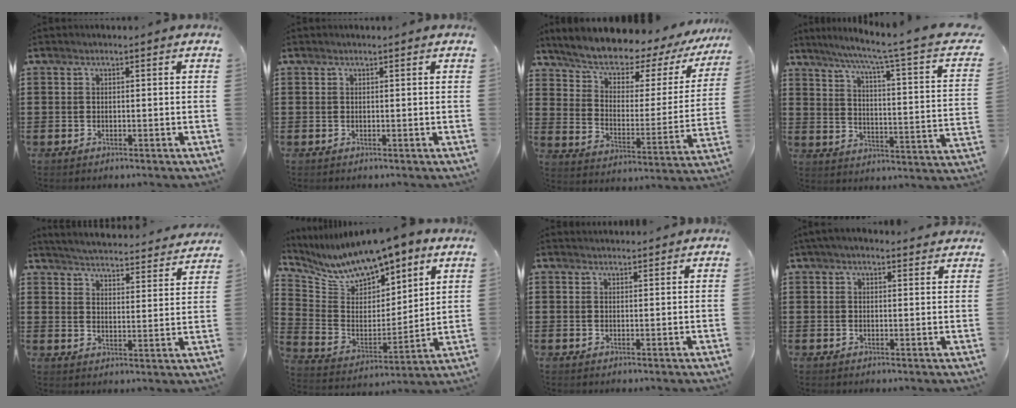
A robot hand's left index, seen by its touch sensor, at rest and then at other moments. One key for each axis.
{"total": 0.0}
{"total": 6.0, "fx": 5.4, "fy": 1.8, "fz": 2.0, "tx": -0.064, "ty": -0.051, "tz": 0.086}
{"total": 5.9, "fx": 4.2, "fy": -1.0, "fz": 4.0, "tx": -0.094, "ty": -0.041, "tz": 0.059}
{"total": 4.1, "fx": 4.0, "fy": -0.6, "fz": 0.3, "tx": -0.029, "ty": -0.038, "tz": 0.063}
{"total": 10.2, "fx": 9.2, "fy": 3.1, "fz": 3.0, "tx": -0.109, "ty": -0.052, "tz": 0.164}
{"total": 1.2, "fx": 1.2, "fy": 0.3, "fz": 0.0, "tx": -0.004, "ty": 0.001, "tz": 0.024}
{"total": 2.7, "fx": 2.4, "fy": 0.5, "fz": 1.2, "tx": -0.028, "ty": 0.001, "tz": 0.045}